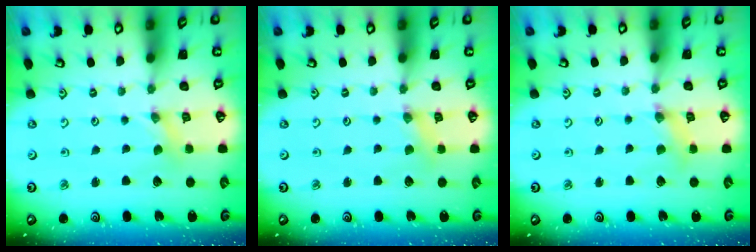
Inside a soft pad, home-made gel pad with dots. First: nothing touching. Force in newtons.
{"total": 1.5, "press": 1.5, "slide": 0.1}
{"total": 2.8, "press": 2.8, "slide": 0.4}